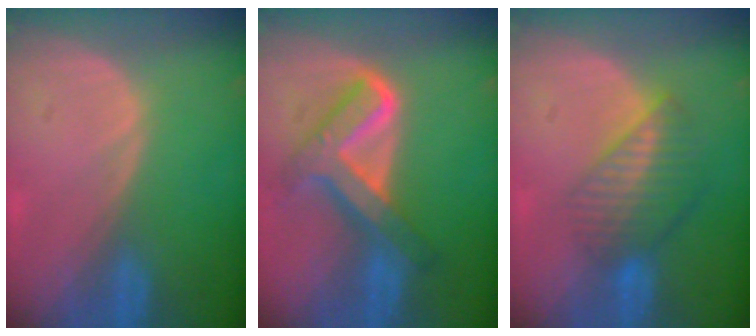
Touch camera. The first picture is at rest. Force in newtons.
{"total": 8.4, "press": 8.4, "slide": 0.7}
{"total": 7.0, "press": 6.0, "slide": 3.5}